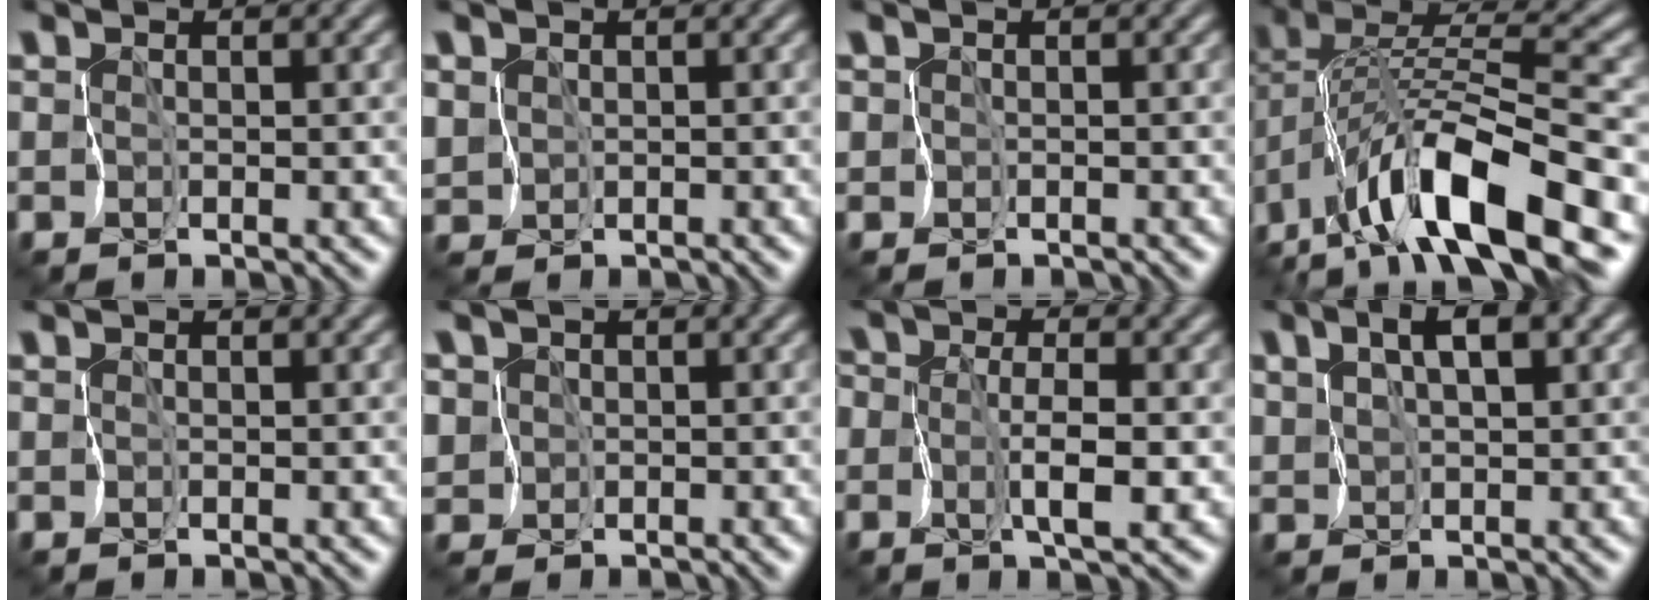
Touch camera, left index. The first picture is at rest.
{"total": 1.6, "force": [-0.1, 1.5, 0.3], "torque": [-0.018, -0.002, -0.009]}
{"total": 1.2, "force": [-0.3, 1.2, 0.1], "torque": [0.001, 0.006, -0.020]}
{"total": 12.3, "force": [-6.3, 3.3, 10.0], "torque": [-0.189, 0.016, -0.127]}
{"total": 0.0}
{"total": 4.0, "force": [0.5, 3.8, 1.2], "torque": [-0.052, 0.017, -0.033]}
{"total": 4.0, "force": [-0.5, 1.7, 3.6], "torque": [-0.058, 0.001, -0.020]}
{"total": 4.6, "force": [2.2, 1.7, 3.7], "torque": [-0.076, 0.009, 0.029]}